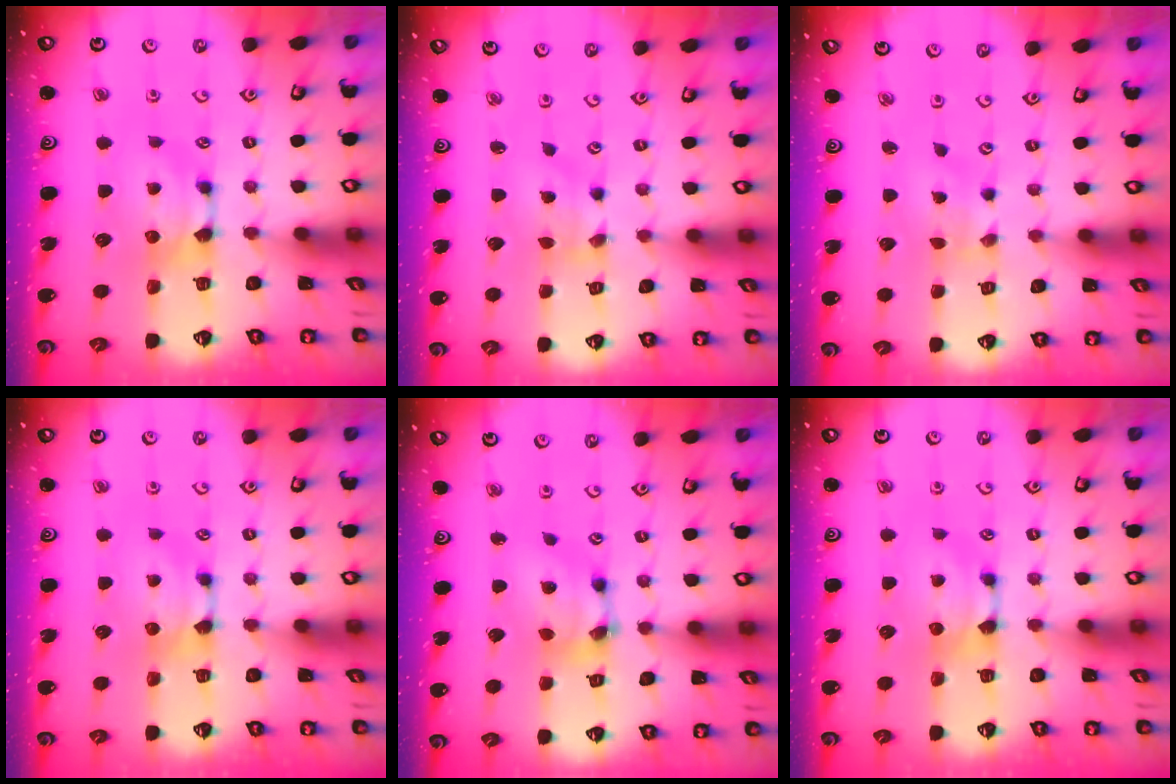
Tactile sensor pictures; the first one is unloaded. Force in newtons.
{"total": 1.6, "press": 0.9, "slide": 1.4}
{"total": 2.7, "press": 2.5, "slide": 0.9}
{"total": 0.0}
{"total": 6.3, "press": 6.0, "slide": 1.9}
{"total": 0.0}